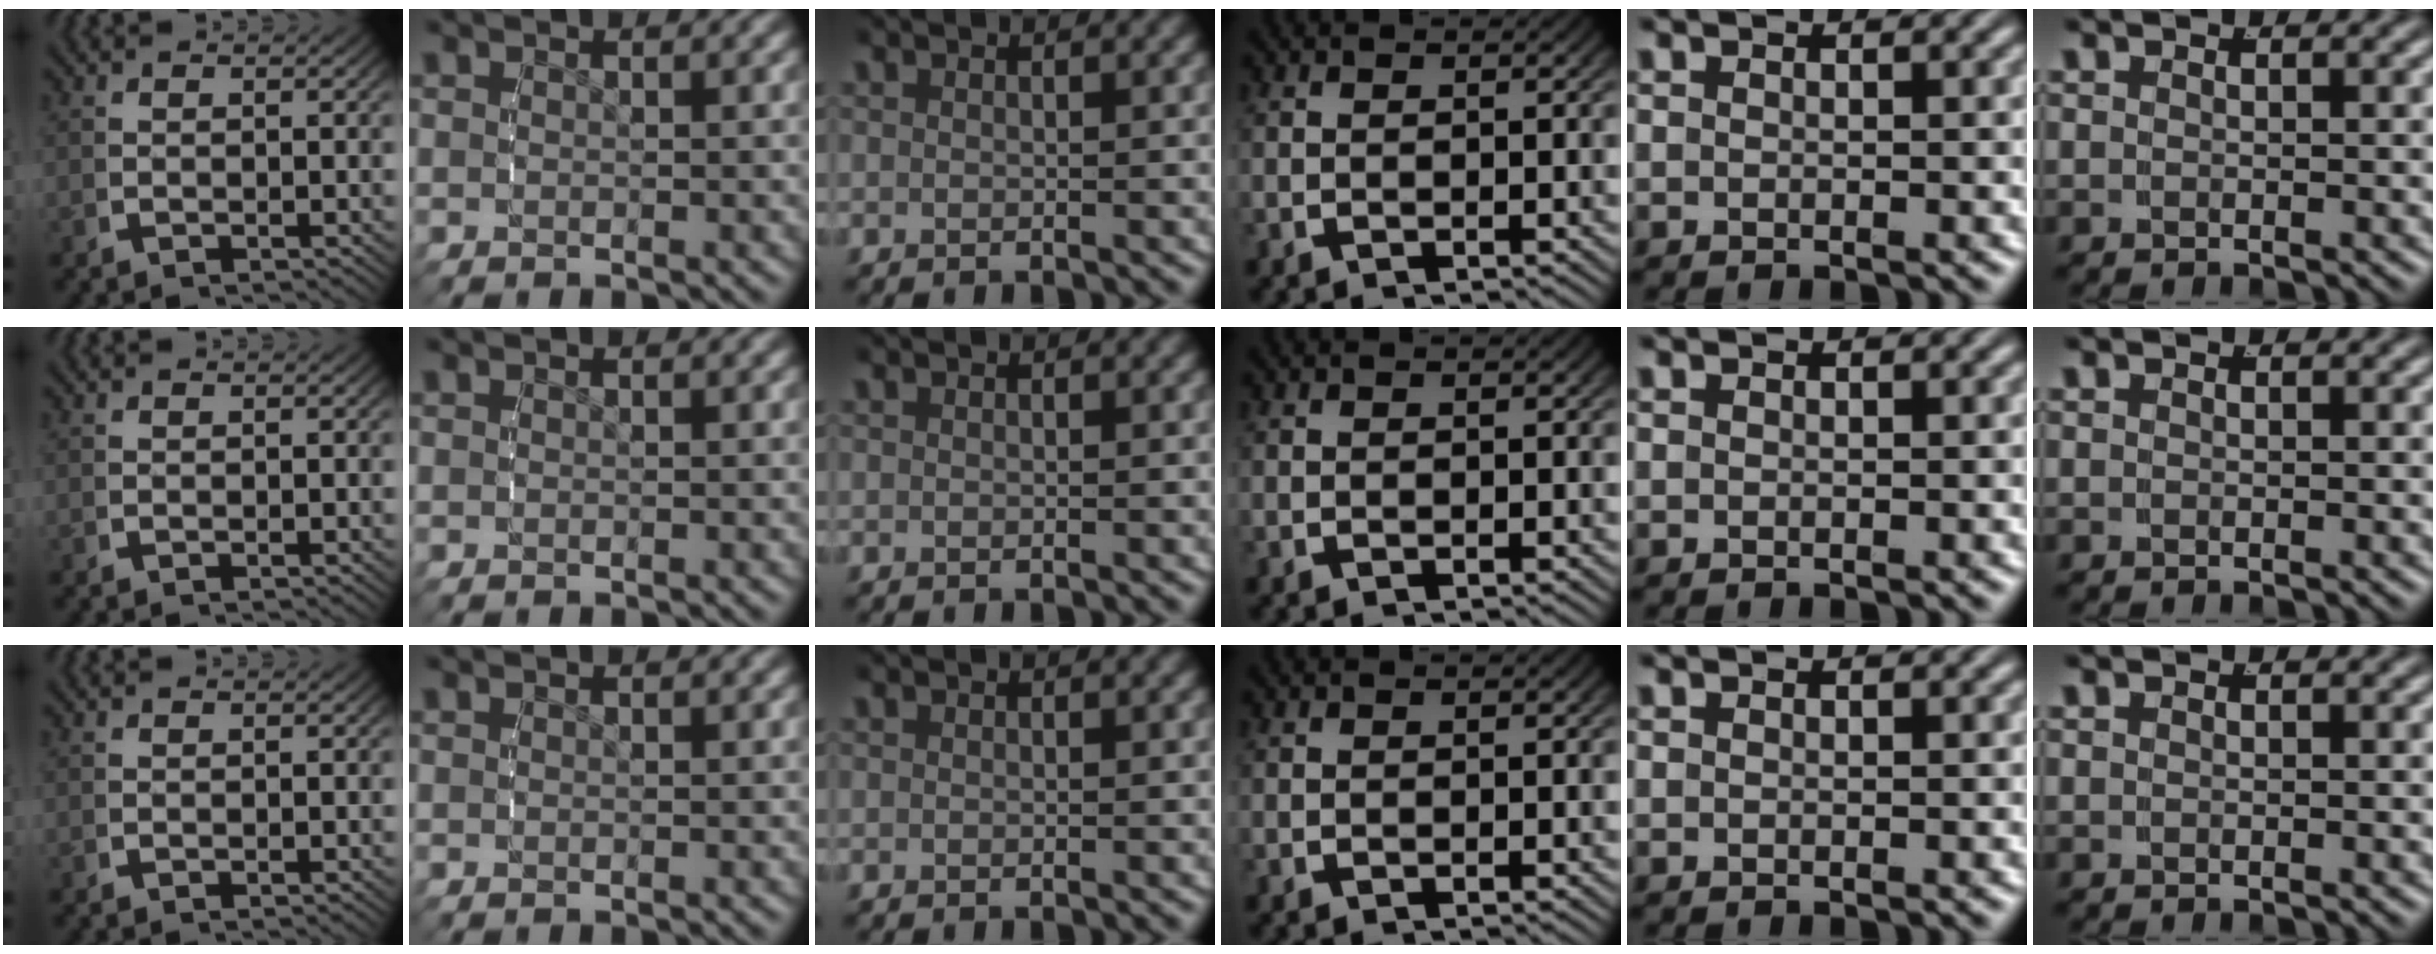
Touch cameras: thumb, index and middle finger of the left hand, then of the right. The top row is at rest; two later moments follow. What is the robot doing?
{"motion": "reach", "object": "pencil case"}